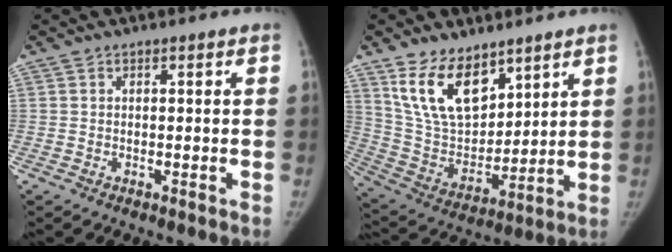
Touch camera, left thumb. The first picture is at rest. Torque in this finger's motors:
{"motor_torque": [0.16, 0.16, 1.65, -1.12, 0.32]}